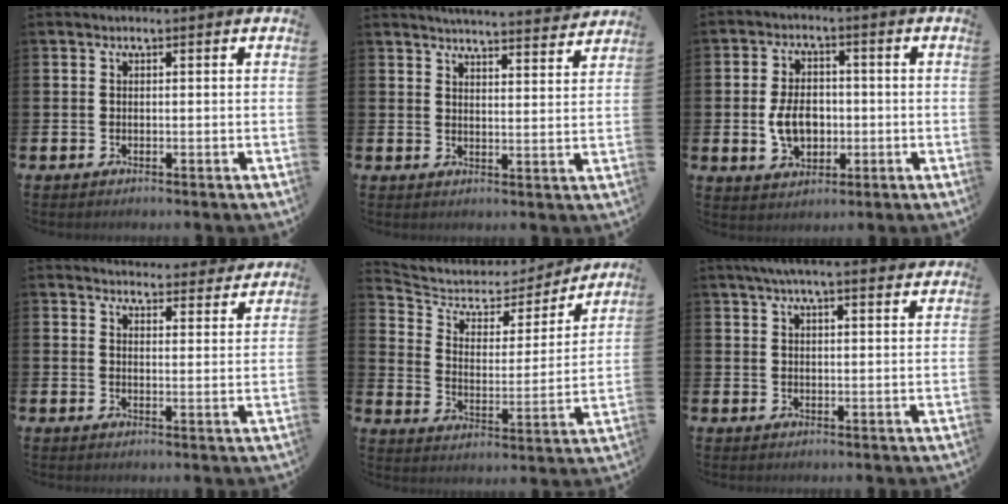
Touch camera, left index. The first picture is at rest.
{"total": 4.8, "force": [4.8, -0.2, 0.3], "torque": [-0.012, -0.036, 0.083]}
{"total": 6.0, "force": [-0.8, 4.1, 4.3], "torque": [-0.075, 0.003, -0.019]}
{"total": 4.2, "force": [4.2, 0.5, 0.0], "torque": [-0.005, -0.030, 0.075]}
{"total": 5.8, "force": [5.0, 2.7, 1.3], "torque": [-0.059, -0.039, 0.080]}
{"total": 4.5, "force": [4.0, 0.3, 2.1], "torque": [-0.045, -0.008, 0.071]}